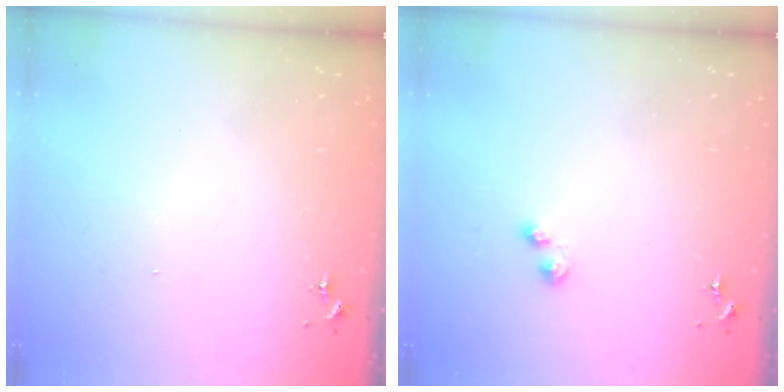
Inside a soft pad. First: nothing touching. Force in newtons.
{"total": 4.3, "press": 4.3, "slide": 0.5}